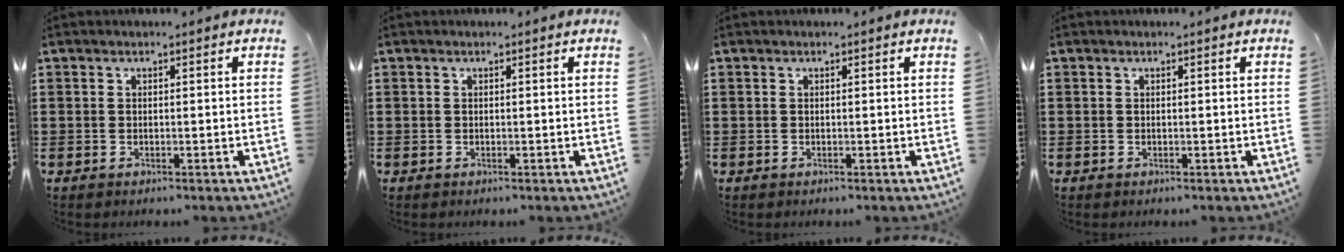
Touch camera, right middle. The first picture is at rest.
{"total": 0.0}
{"total": 0.0}
{"total": 0.0}